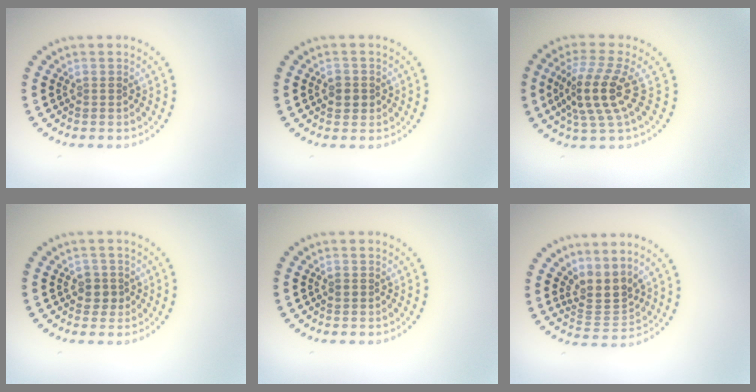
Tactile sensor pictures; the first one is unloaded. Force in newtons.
{"total": 1.7, "press": 1.6, "slide": 0.3}
{"total": 4.6, "press": 3.7, "slide": 2.7}
{"total": 1.7, "press": 1.5, "slide": 0.7}
{"total": 0.8, "press": 0.8, "slide": 0.1}
{"total": 3.1, "press": 2.2, "slide": 2.2}